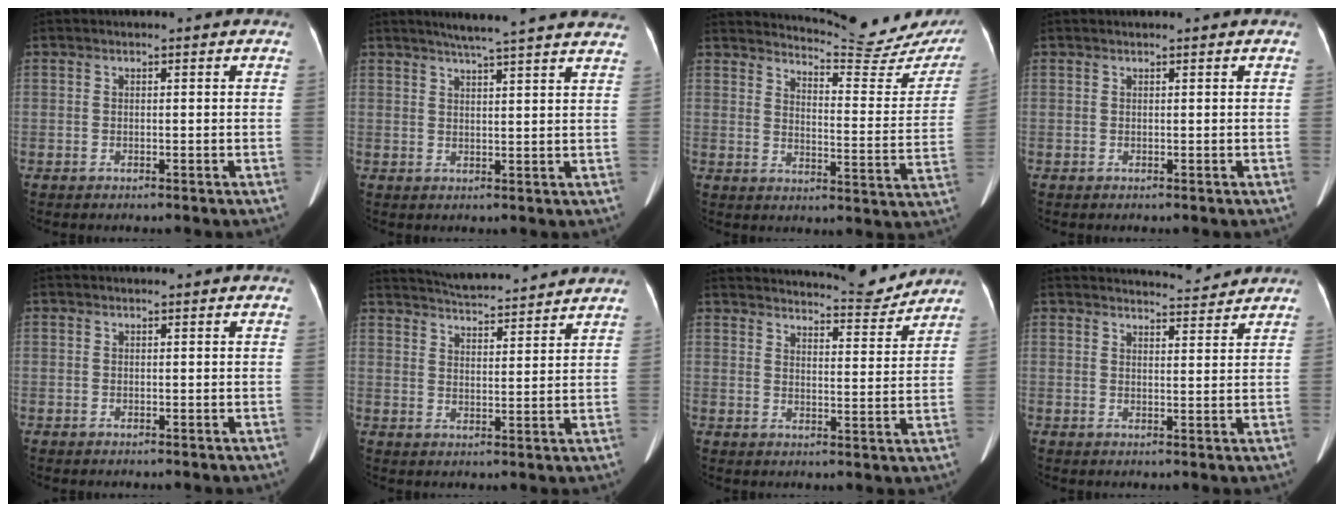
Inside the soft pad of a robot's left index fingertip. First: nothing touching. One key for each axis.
{"total": 16.4, "fx": 14.7, "fy": 0.1, "fz": 7.4, "tx": -0.110, "ty": 0.005, "tz": 0.178}
{"total": 18.2, "fx": 17.6, "fy": 1.1, "fz": 4.6, "tx": -0.066, "ty": -0.097, "tz": 0.200}
{"total": 0.7, "fx": 0.6, "fy": 0.0, "fz": 0.3, "tx": -0.007, "ty": 0.012, "tz": 0.013}
{"total": 0.0}
{"total": 13.3, "fx": 12.5, "fy": 1.1, "fz": 4.3, "tx": -0.079, "ty": 0.017, "tz": 0.181}
{"total": 10.3, "fx": 10.1, "fy": 0.6, "fz": 2.1, "tx": -0.027, "ty": -0.015, "tz": 0.128}
{"total": 5.1, "fx": 5.1, "fy": 0.2, "fz": 0.2, "tx": -0.013, "ty": -0.001, "tz": 0.062}